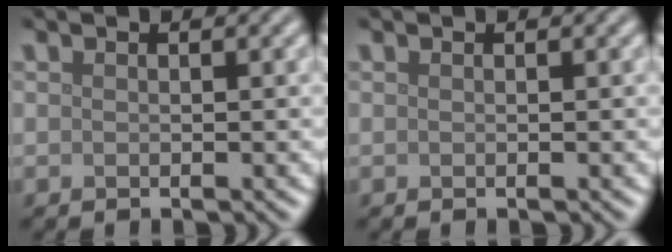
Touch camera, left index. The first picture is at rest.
{"total": 0.0}